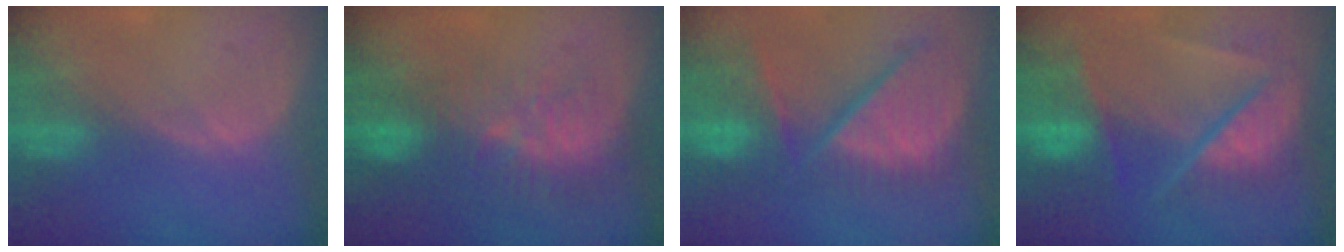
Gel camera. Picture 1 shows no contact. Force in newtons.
{"total": 9.3, "press": 8.7, "slide": 3.4}
{"total": 12.5, "press": 10.7, "slide": 6.5}
{"total": 9.8, "press": 8.4, "slide": 4.9}